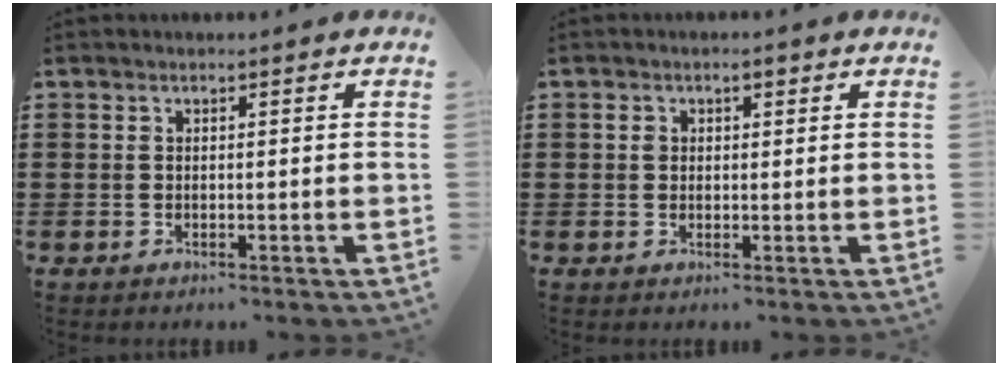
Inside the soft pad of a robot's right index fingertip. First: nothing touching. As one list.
[{"total": 1.9, "force": [0.4, 1.3, 1.2], "torque": [-0.027, 0.010, 0.005]}]